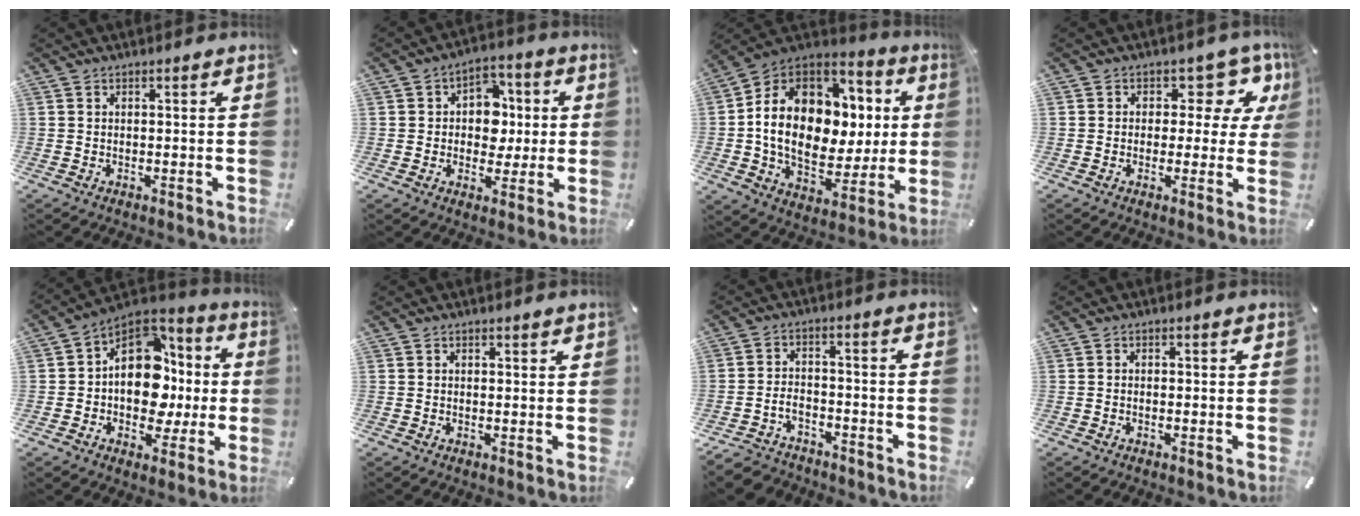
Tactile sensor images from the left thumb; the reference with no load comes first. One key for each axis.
{"total": 9.3, "fx": 0.1, "fy": 8.2, "fz": 4.4, "tx": -0.060, "ty": 0.005, "tz": 0.004}
{"total": 18.3, "fx": 1.1, "fy": 14.4, "fz": 11.3, "tx": -0.224, "ty": -0.011, "tz": 0.021}
{"total": 8.9, "fx": 3.0, "fy": 5.9, "fz": 5.9, "tx": -0.067, "ty": -0.022, "tz": 0.049}
{"total": 17.4, "fx": 0.2, "fy": 13.0, "fz": 11.5, "tx": -0.173, "ty": -0.008, "tz": 0.007}
{"total": 0.6, "fx": 0.2, "fy": 0.4, "fz": 0.3, "tx": -0.007, "ty": 0.003, "tz": 0.003}
{"total": 4.9, "fx": -3.3, "fy": 3.2, "fz": 1.7, "tx": -0.040, "ty": 0.009, "tz": -0.067}
{"total": 0.8, "fx": -0.4, "fy": 0.5, "fz": 0.5, "tx": -0.009, "ty": 0.001, "tz": -0.010}